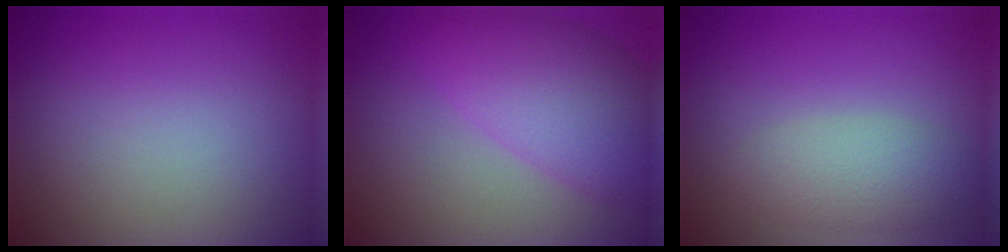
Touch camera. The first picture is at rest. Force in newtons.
{"total": 7.2, "press": 7.2, "slide": 0.3}
{"total": 3.1, "press": 3.1, "slide": 0.1}